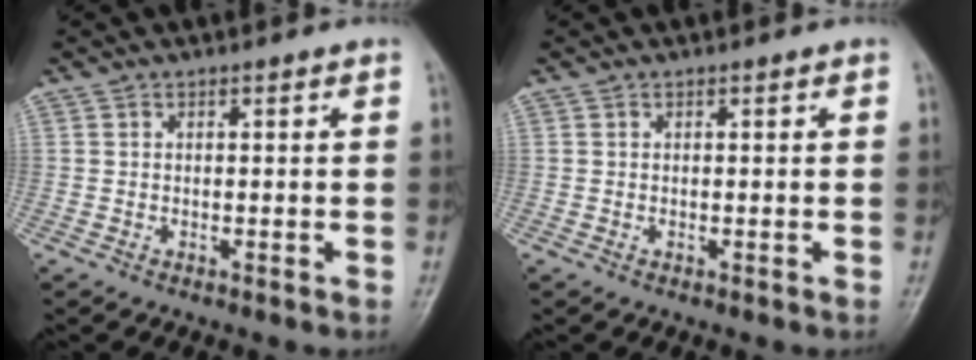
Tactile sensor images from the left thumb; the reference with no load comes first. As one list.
[{"total": 0.0}]